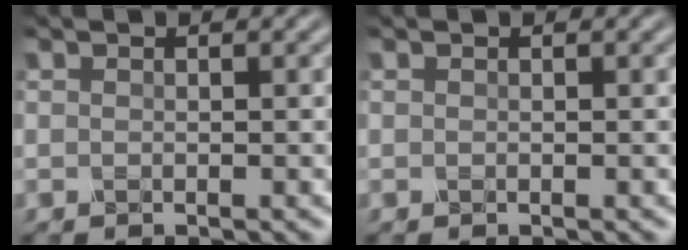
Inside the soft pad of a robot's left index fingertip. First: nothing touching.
{"total": 0.0}